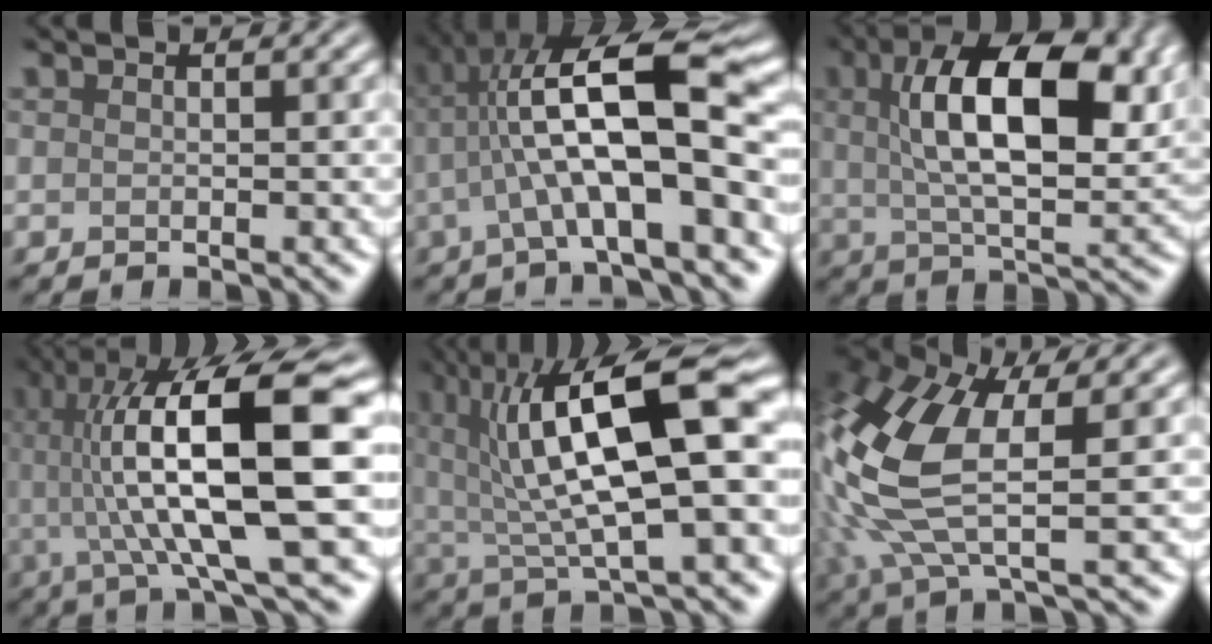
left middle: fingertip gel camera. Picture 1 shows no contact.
{"total": 9.2, "force": [-1.3, 1.1, 9.0], "torque": [-0.181, 0.001, 0.016]}
{"total": 9.3, "force": [1.7, 3.0, 8.6], "torque": [-0.154, -0.018, 0.060]}
{"total": 11.7, "force": [-0.8, 1.7, 11.6], "torque": [-0.220, -0.011, 0.027]}
{"total": 11.5, "force": [2.0, 3.0, 10.9], "torque": [-0.214, -0.017, 0.071]}
{"total": 7.5, "force": [-0.3, 3.1, 6.9], "torque": [-0.225, -0.041, 0.035]}